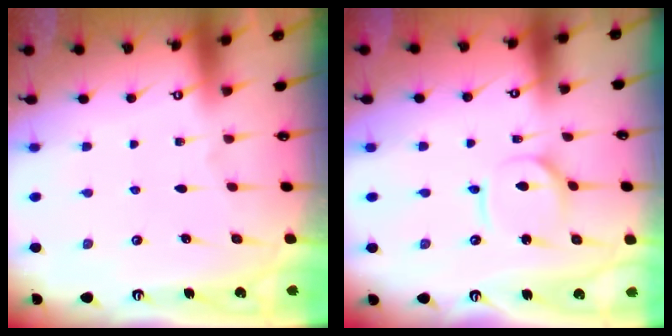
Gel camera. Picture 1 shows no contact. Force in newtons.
{"total": 4.4, "press": 4.4, "slide": 0.5}